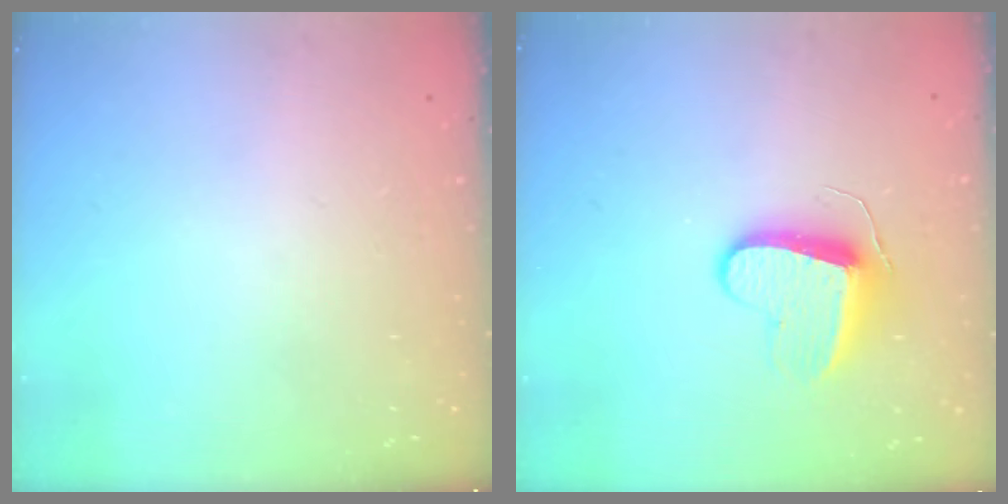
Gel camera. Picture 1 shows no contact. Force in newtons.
{"total": 9.2, "press": 9.2, "slide": 0.4}